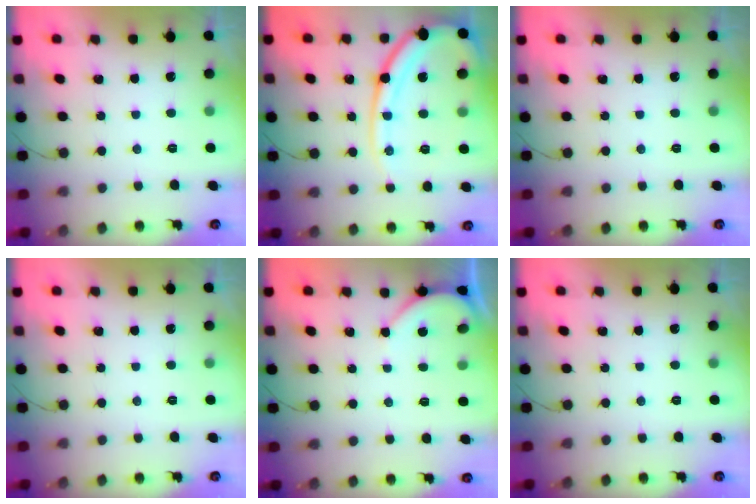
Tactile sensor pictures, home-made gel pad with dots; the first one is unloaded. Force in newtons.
{"total": 16.1, "press": 16.0, "slide": 2.0}
{"total": 0.0}
{"total": 0.0}
{"total": 3.9, "press": 3.9, "slide": 0.2}
{"total": 0.0}